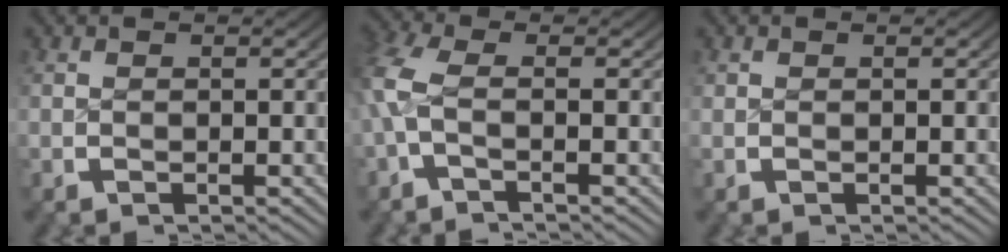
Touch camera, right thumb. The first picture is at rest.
{"total": 3.6, "force": [-0.4, 2.0, 3.0], "torque": [-0.094, -0.008, -0.006]}
{"total": 0.0}